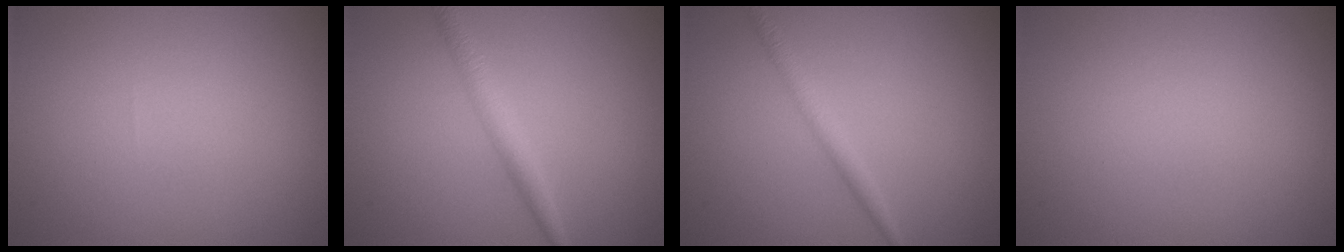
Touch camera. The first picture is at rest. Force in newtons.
{"total": 2.0, "press": 2.0, "slide": 0.0}
{"total": 1.6, "press": 1.6, "slide": 0.1}
{"total": 0.0}